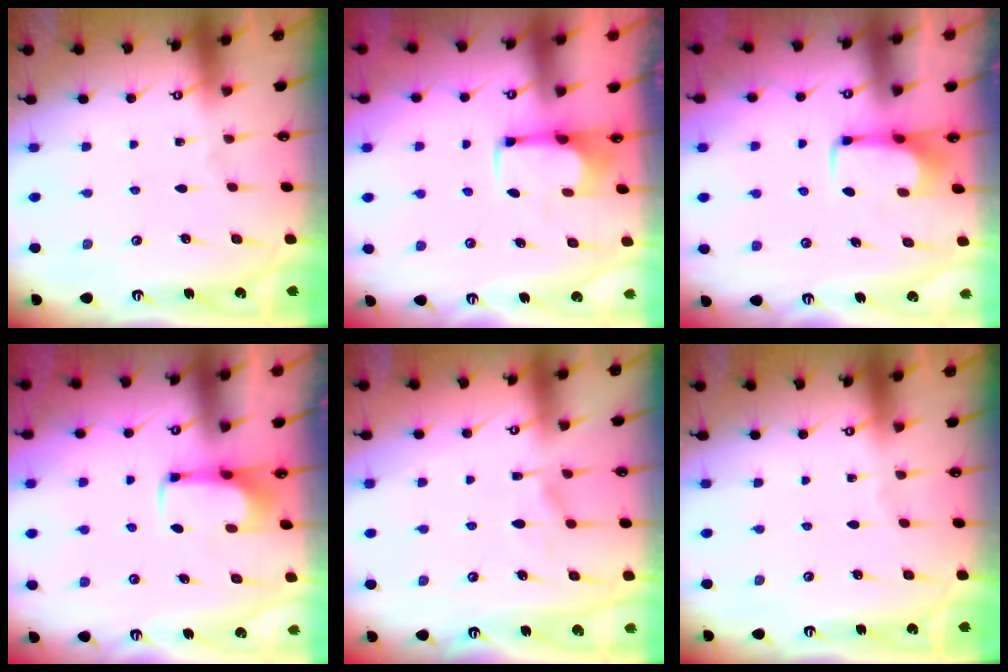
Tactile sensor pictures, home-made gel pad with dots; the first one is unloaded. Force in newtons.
{"total": 2.6, "press": 2.4, "slide": 1.1}
{"total": 1.7, "press": 1.6, "slide": 0.5}
{"total": 1.9, "press": 1.9, "slide": 0.2}
{"total": 6.4, "press": 6.4, "slide": 0.6}
{"total": 0.0}